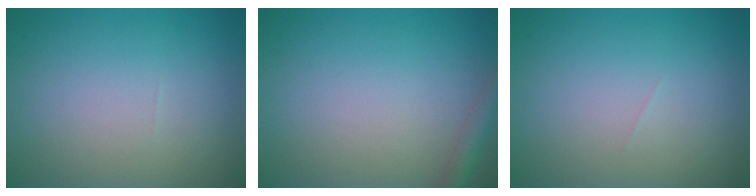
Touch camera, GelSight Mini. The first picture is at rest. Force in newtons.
{"total": 2.0, "press": 2.0, "slide": 0.1}
{"total": 0.0}